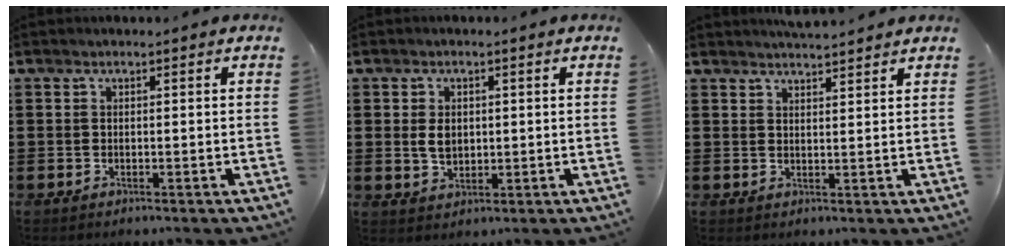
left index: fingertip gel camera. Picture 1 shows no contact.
{"total": 3.4, "force": [0.5, 2.2, 2.5], "torque": [-0.061, 0.004, 0.007]}
{"total": 2.7, "force": [2.7, 0.0, 0.3], "torque": [-0.013, -0.004, 0.052]}